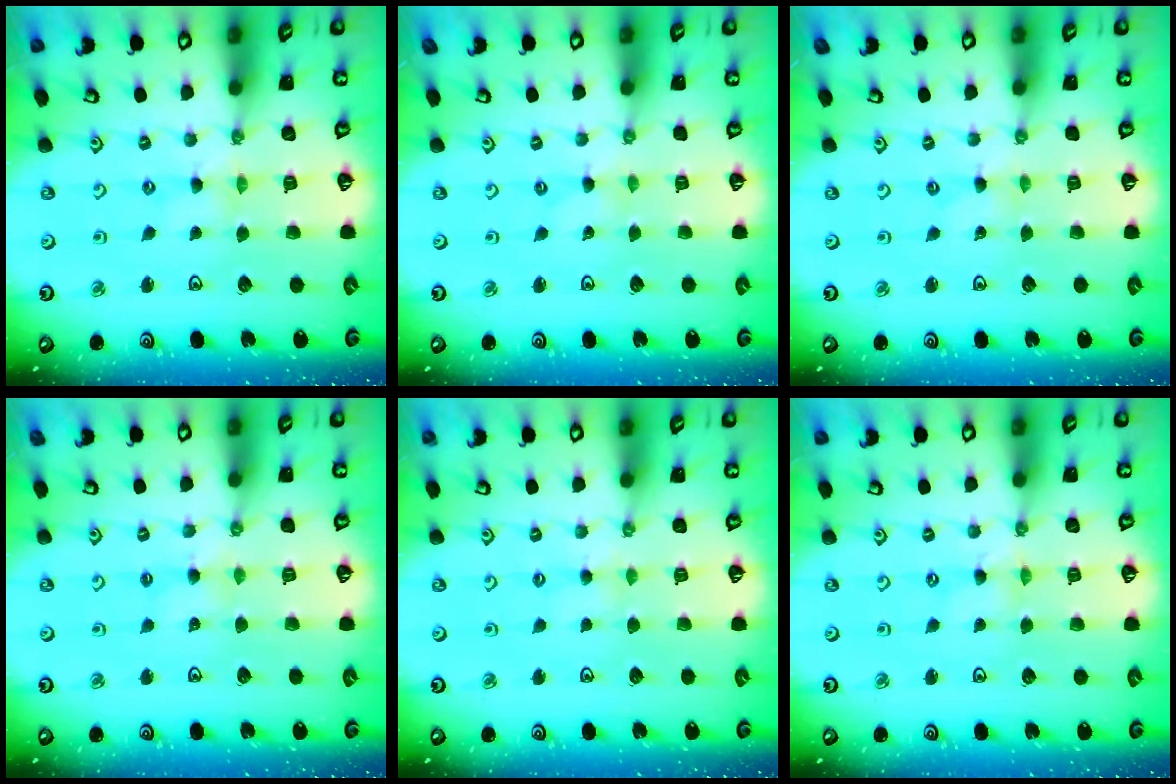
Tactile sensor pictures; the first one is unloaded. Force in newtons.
{"total": 0.0}
{"total": 0.0}
{"total": 2.2, "press": 2.1, "slide": 0.4}
{"total": 2.8, "press": 2.8, "slide": 0.3}
{"total": 0.0}